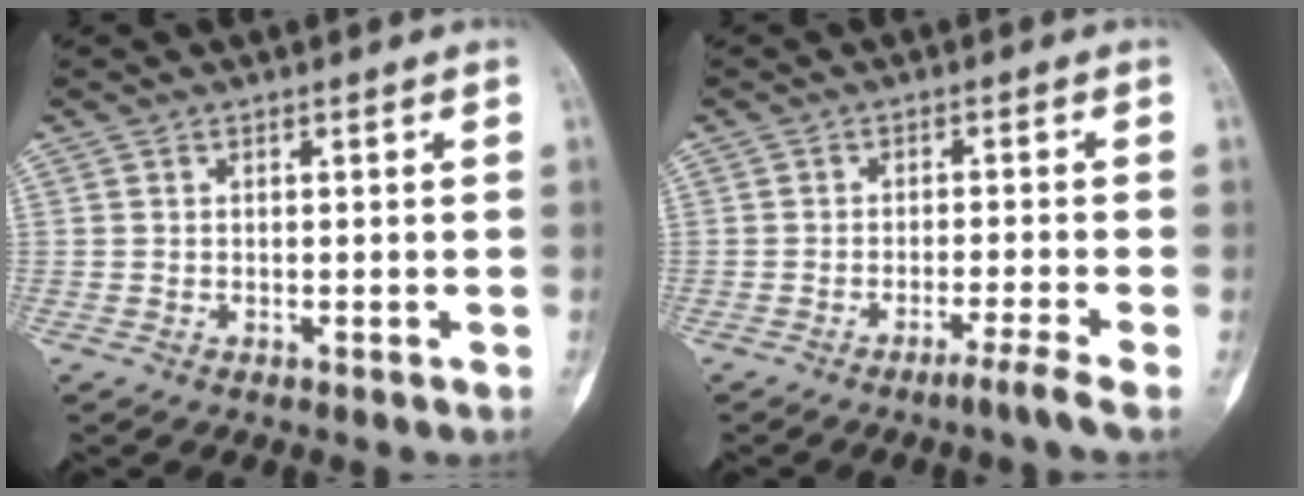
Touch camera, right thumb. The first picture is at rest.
{"total": 3.4, "force": [-2.4, -1.3, 2.0], "torque": [-0.050, 0.006, -0.048]}